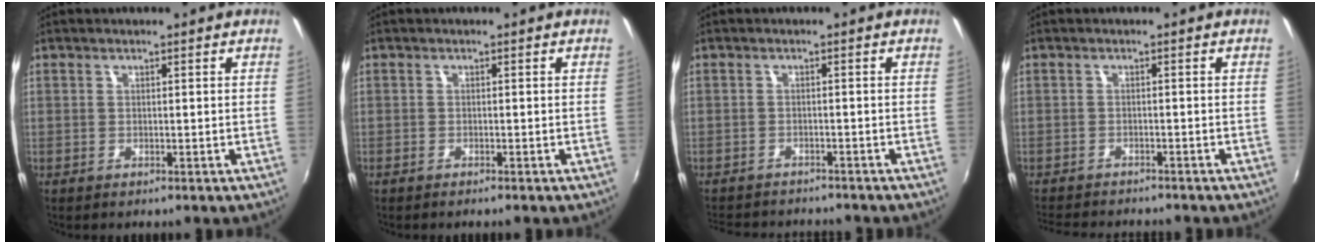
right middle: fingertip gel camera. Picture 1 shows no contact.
{"total": 1.0, "force": [-0.9, 0.2, 0.4], "torque": [-0.012, -0.003, -0.019]}
{"total": 8.5, "force": [-7.8, 2.0, 2.6], "torque": [-0.068, -0.013, -0.117]}
{"total": 7.4, "force": [-6.9, 1.3, 2.4], "torque": [-0.065, -0.016, -0.109]}